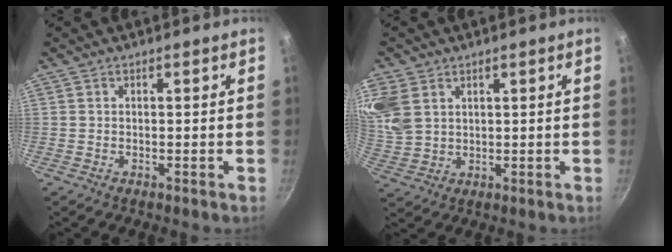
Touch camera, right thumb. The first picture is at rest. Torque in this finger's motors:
{"motor_torque": [0.62, 0.79, 1.16, 1.14, 0.59]}